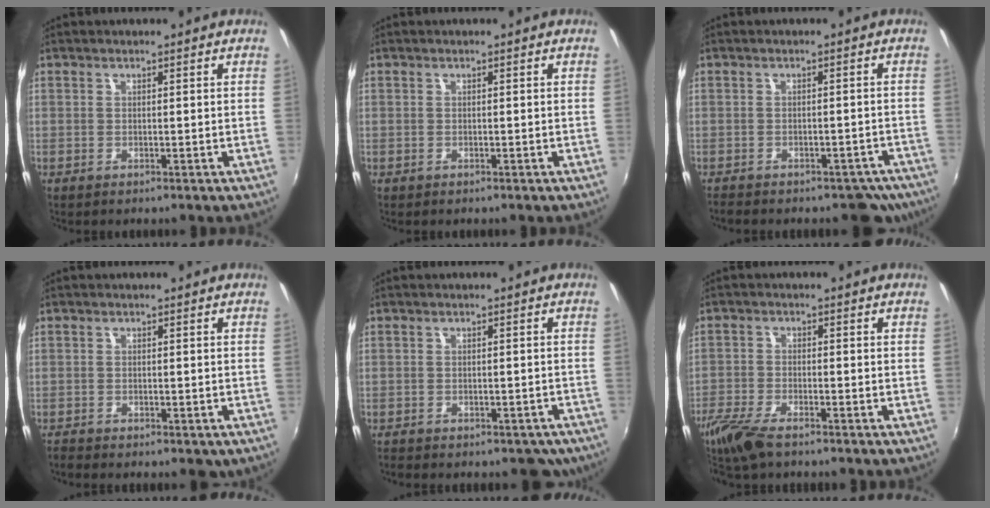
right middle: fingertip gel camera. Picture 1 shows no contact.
{"total": 0.0}
{"total": 7.9, "force": [-6.9, 3.6, 1.8], "torque": [-0.022, 0.017, -0.068]}
{"total": 3.5, "force": [-2.6, 1.8, 1.4], "torque": [-0.035, -0.013, -0.038]}
{"total": 6.7, "force": [-5.4, 3.2, 2.2], "torque": [-0.037, 0.007, -0.055]}
{"total": 8.1, "force": [-6.3, 2.0, 4.7], "torque": [-0.123, -0.026, -0.124]}